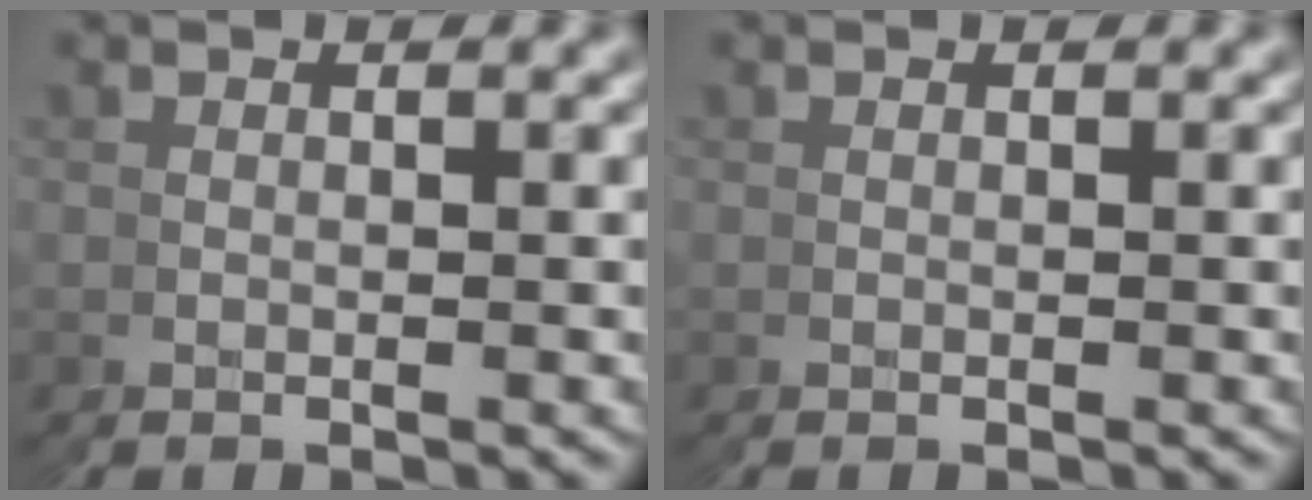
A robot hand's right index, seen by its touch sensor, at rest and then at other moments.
{"total": 0.0}